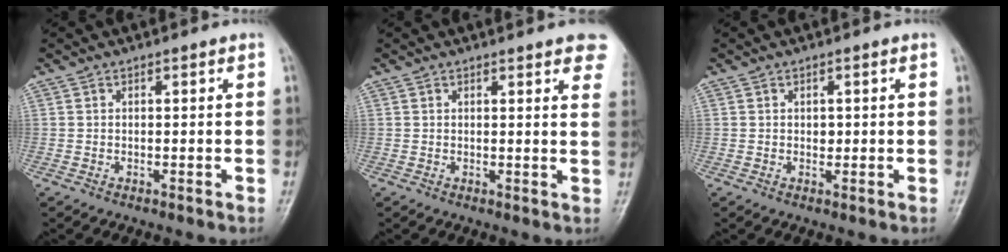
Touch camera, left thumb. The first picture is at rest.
{"total": 8.7, "force": [6.1, 2.1, 5.8], "torque": [-0.044, -0.015, 0.059]}
{"total": 1.1, "force": [0.1, 0.9, 0.7], "torque": [0.000, 0.002, 0.003]}